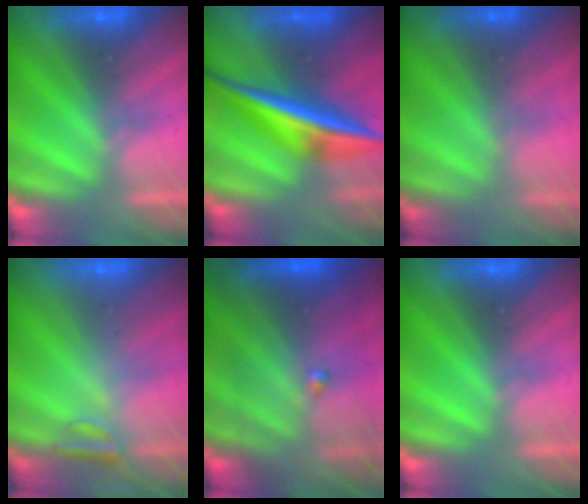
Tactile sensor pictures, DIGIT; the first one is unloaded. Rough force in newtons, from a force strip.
{"total": 7.2}
{"total": 1.3}
{"total": 2.4}
{"total": 7.4}
{"total": 0.0}